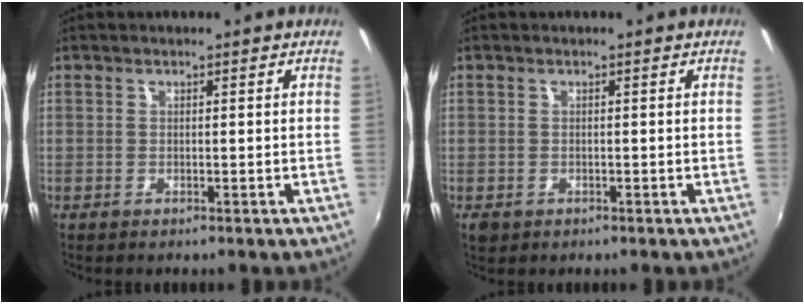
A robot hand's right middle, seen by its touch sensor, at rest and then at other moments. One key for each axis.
{"total": 1.7, "fx": -0.8, "fy": 1.3, "fz": 0.7, "tx": -0.016, "ty": -0.005, "tz": -0.012}